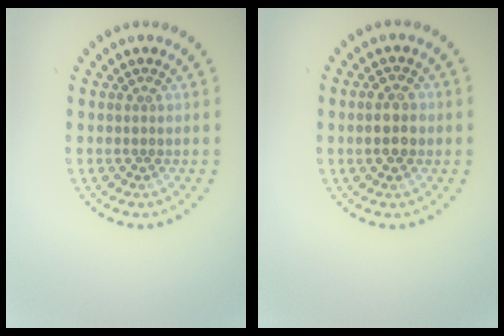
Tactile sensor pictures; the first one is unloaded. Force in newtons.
{"total": 2.4, "press": 2.4, "slide": 0.2}